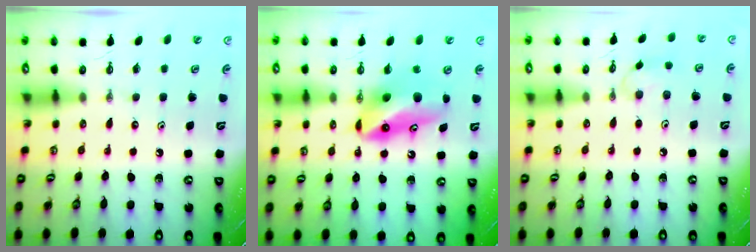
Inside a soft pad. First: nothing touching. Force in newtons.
{"total": 10.8, "press": 8.9, "slide": 6.2}
{"total": 6.5, "press": 6.5, "slide": 0.6}